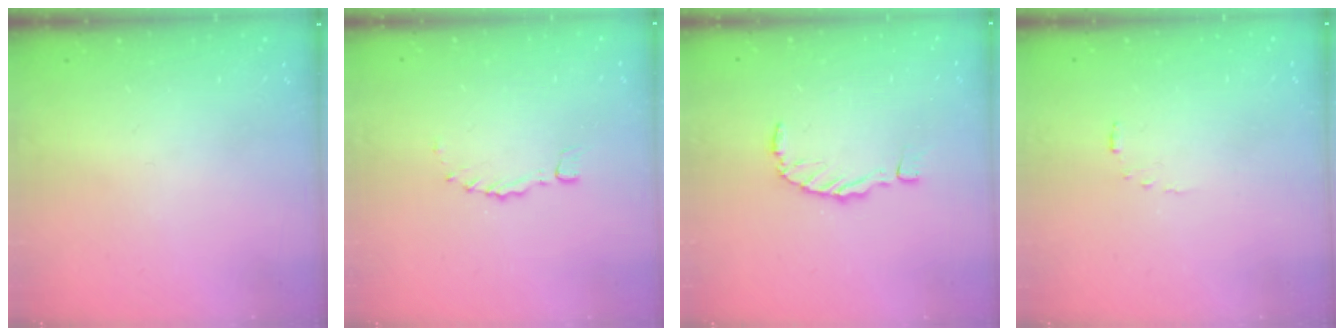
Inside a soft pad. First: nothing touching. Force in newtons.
{"total": 0.0}
{"total": 0.0}
{"total": 2.5, "press": 2.5, "slide": 0.5}